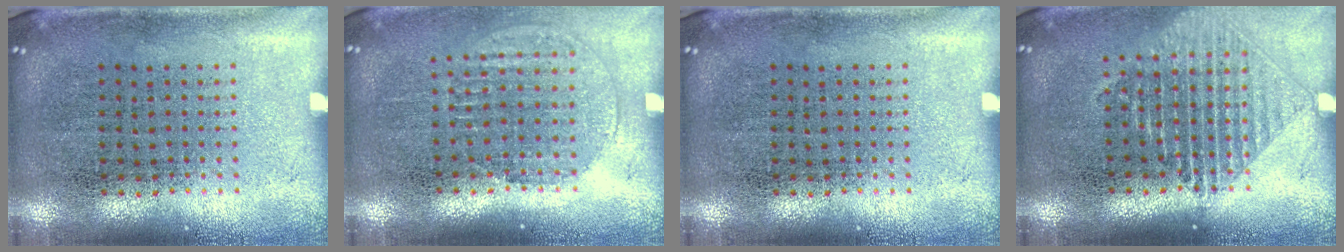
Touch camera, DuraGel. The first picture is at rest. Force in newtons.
{"total": 1.3, "press": 1.2, "slide": 0.6}
{"total": 0.0}
{"total": 1.5, "press": 1.3, "slide": 0.7}